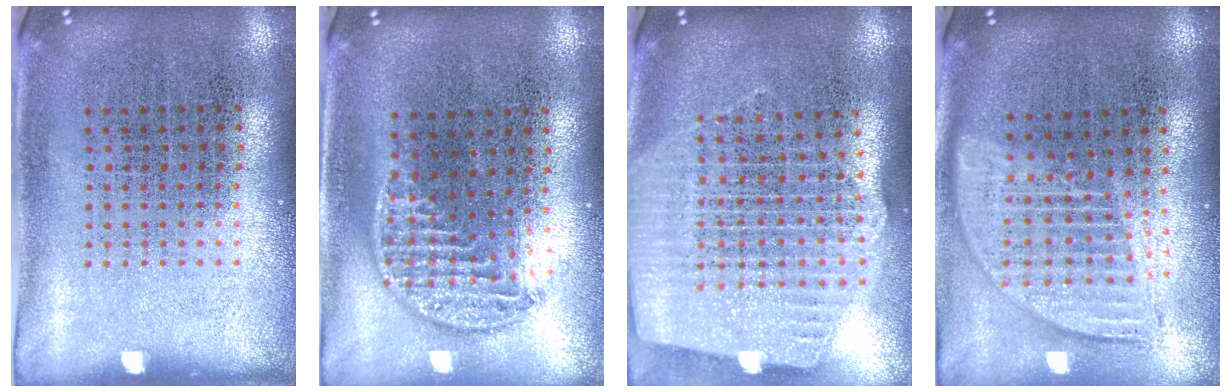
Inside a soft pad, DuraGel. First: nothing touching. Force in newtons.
{"total": 1.2, "press": 1.1, "slide": 0.5}
{"total": 2.5, "press": 2.2, "slide": 1.3}
{"total": 1.8, "press": 1.5, "slide": 1.0}